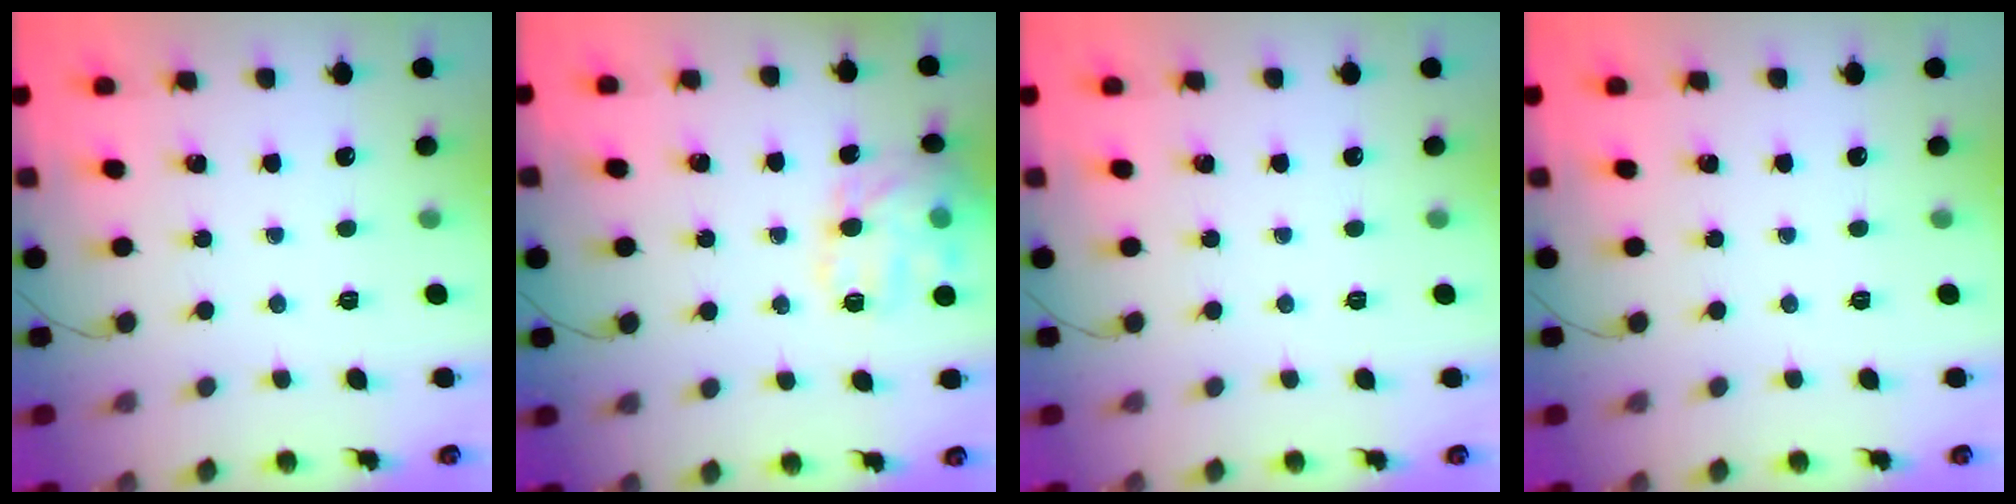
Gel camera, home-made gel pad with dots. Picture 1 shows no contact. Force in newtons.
{"total": 14.8, "press": 14.7, "slide": 0.6}
{"total": 0.0}
{"total": 0.0}